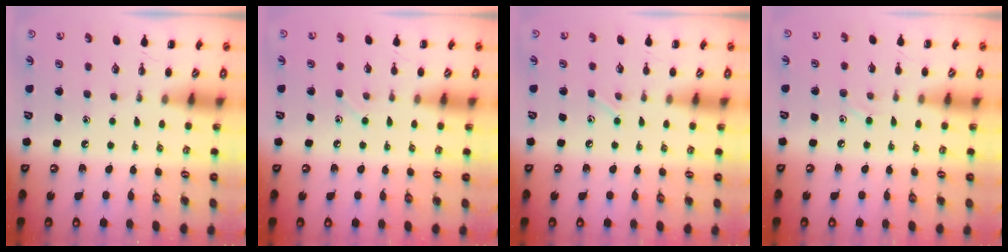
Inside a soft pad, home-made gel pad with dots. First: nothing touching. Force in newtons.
{"total": 5.9, "press": 5.5, "slide": 2.1}
{"total": 4.4, "press": 4.2, "slide": 1.3}
{"total": 5.0, "press": 4.7, "slide": 1.9}